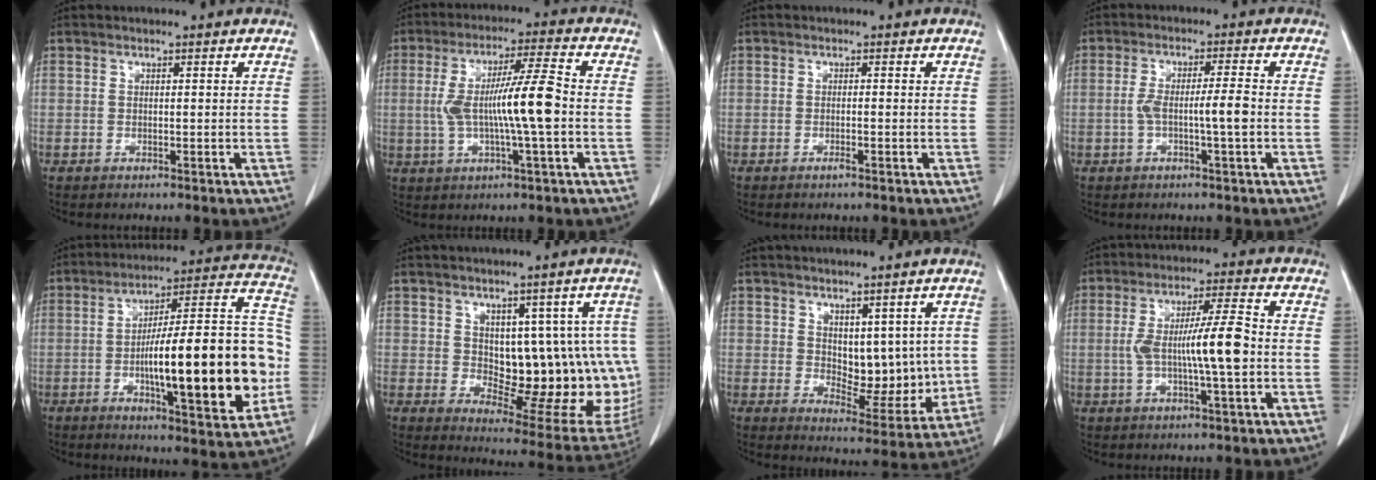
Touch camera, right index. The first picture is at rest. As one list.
[{"total": 11.0, "force": [-0.7, 0.3, 11.0], "torque": [-0.207, 0.010, -0.017]}, {"total": 0.8, "force": [-0.5, -0.2, 0.7], "torque": [-0.013, -0.001, -0.008]}, {"total": 5.2, "force": [-0.9, 0.0, 5.1], "torque": [-0.099, 0.010, -0.014]}, {"total": 23.9, "force": [-4.2, 4.2, 23.1], "torque": [-0.301, 0.025, -0.057]}, {"total": 15.6, "force": [0.8, 8.0, 13.3], "torque": [-0.143, 0.001, 0.033]}, {"total": 8.3, "force": [1.9, 4.7, 6.5], "torque": [-0.081, -0.010, 0.046]}, {"total": 9.6, "force": [-0.9, 0.4, 9.6], "torque": [-0.171, 0.008, -0.019]}]